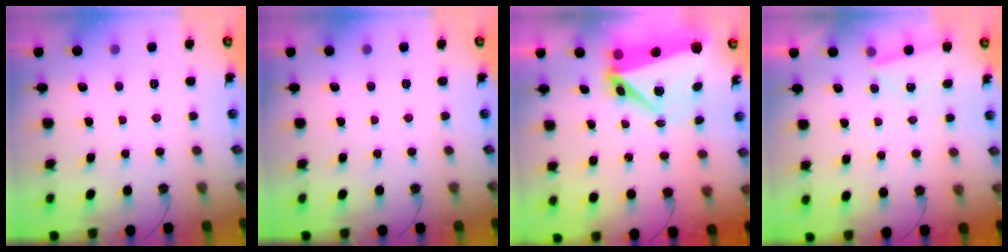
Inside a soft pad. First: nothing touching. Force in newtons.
{"total": 0.0}
{"total": 8.3, "press": 8.2, "slide": 1.2}
{"total": 0.6, "press": 0.0, "slide": 0.6}